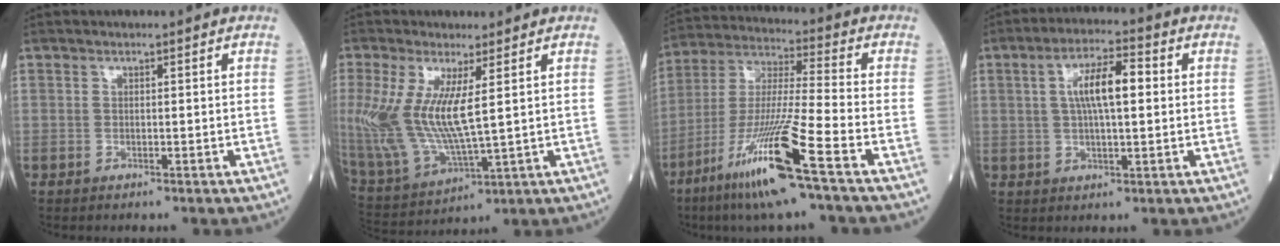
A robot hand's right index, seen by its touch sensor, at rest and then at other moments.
{"total": 12.1, "force": [2.3, 2.6, 11.6], "torque": [-0.273, -0.013, 0.056]}
{"total": 16.1, "force": [-8.5, -0.9, 13.7], "torque": [-0.289, -0.037, -0.162]}
{"total": 7.9, "force": [1.4, 1.9, 7.5], "torque": [-0.139, 0.019, 0.023]}